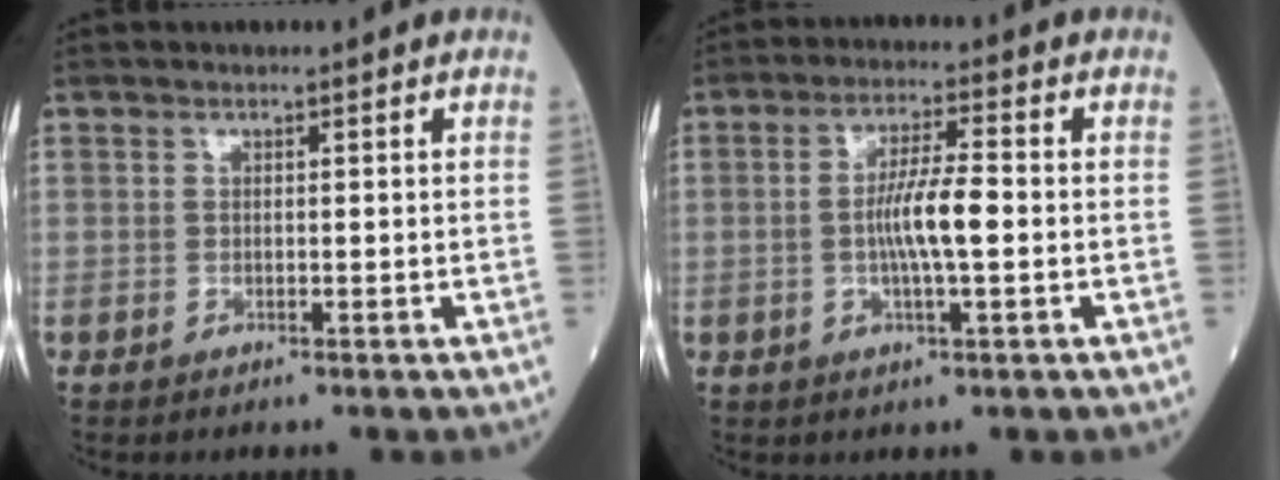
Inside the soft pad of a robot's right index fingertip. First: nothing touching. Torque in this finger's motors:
{"motor_torque": [0.41, 0.08, 0.17, 0.12]}